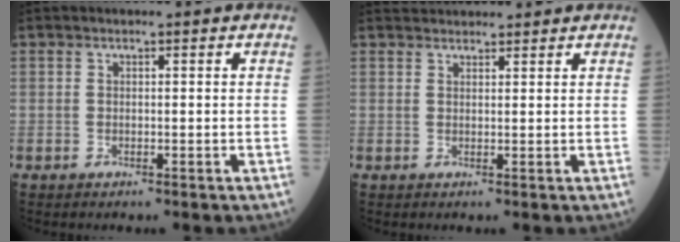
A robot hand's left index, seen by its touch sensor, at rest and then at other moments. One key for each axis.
{"total": 4.4, "fx": 4.3, "fy": 0.8, "fz": 0.6, "tx": -0.006, "ty": 0.031, "tz": 0.065}